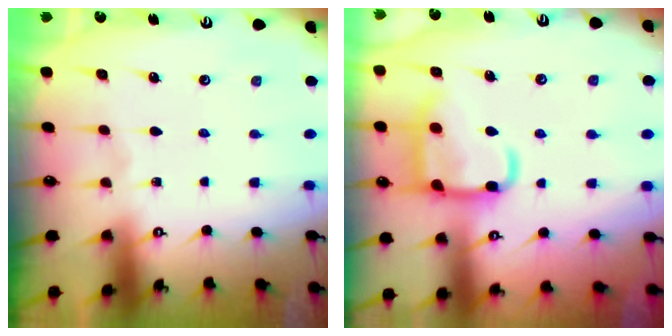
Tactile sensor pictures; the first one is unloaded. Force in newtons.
{"total": 15.2, "press": 15.1, "slide": 1.4}